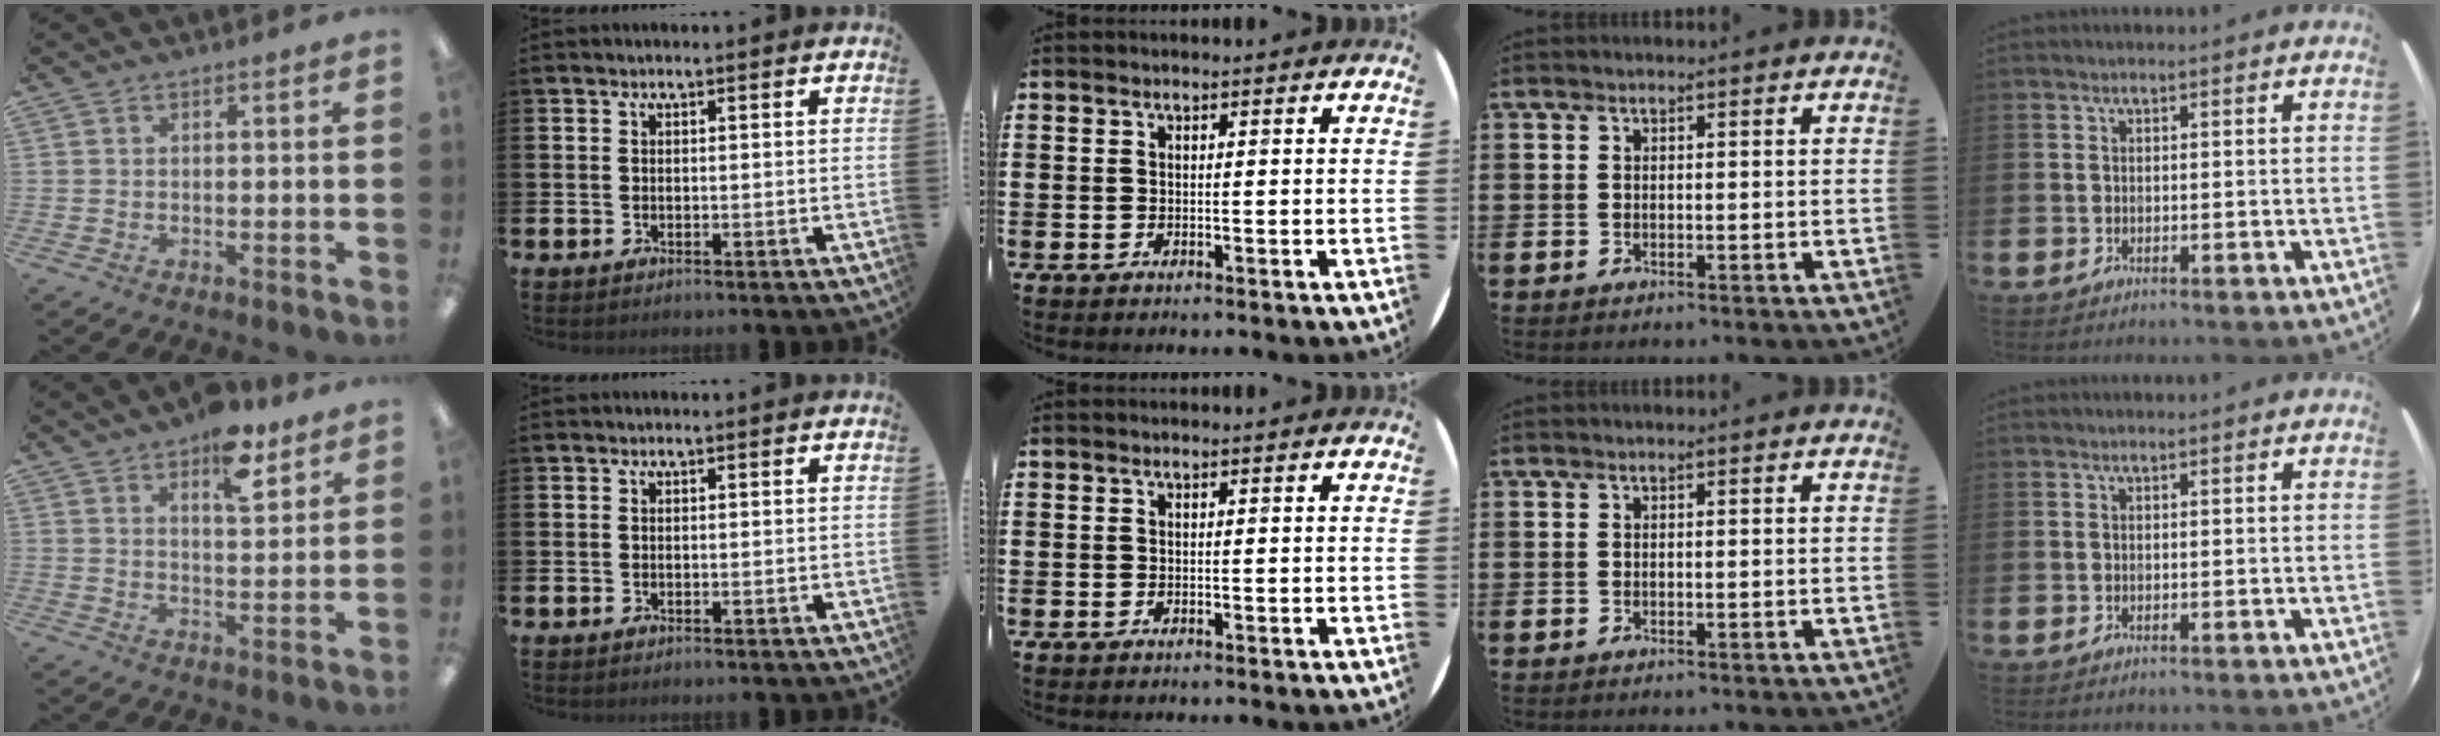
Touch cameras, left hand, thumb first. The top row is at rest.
{"thumb": {"total": 10.2, "force": [6.9, 4.5, 6.1], "torque": [-0.073, -0.035, 0.114]}}